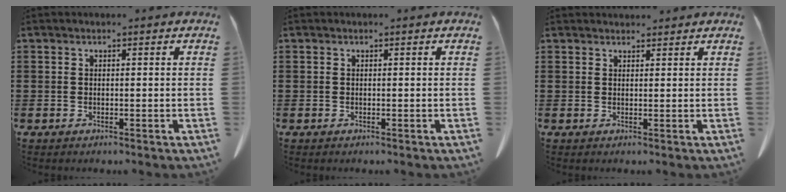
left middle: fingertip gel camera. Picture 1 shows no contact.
{"total": 0.0}
{"total": 1.3, "force": [1.3, 0.3, 0.1], "torque": [0.003, -0.002, 0.023]}